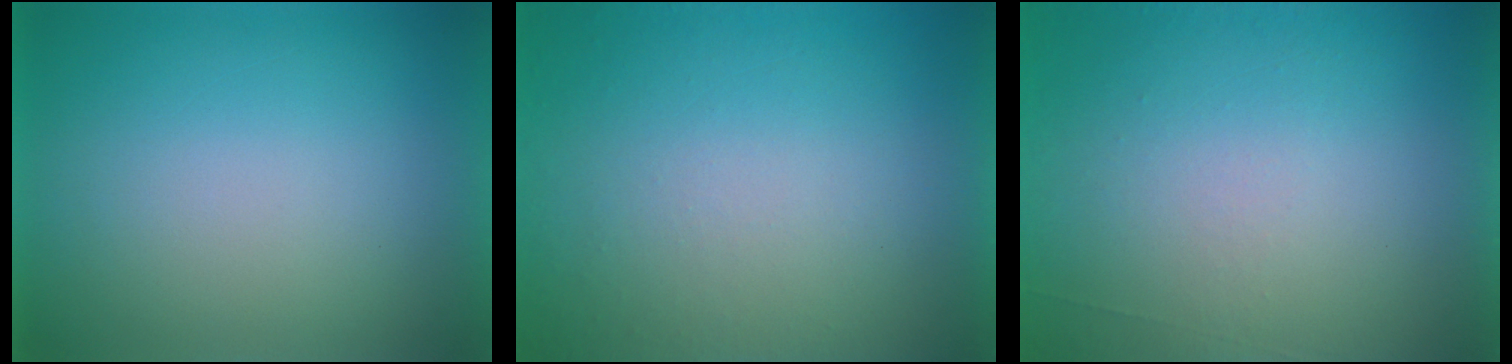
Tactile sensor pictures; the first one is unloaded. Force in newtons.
{"total": 8.3}
{"total": 6.8}